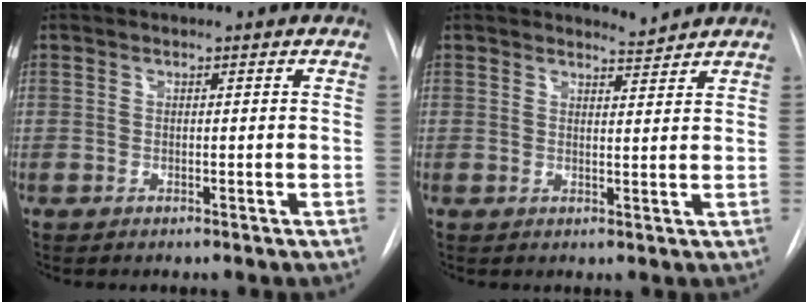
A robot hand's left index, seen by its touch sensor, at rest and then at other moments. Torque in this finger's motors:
{"motor_torque": [0.02, 0.00, -0.01, 0.00]}